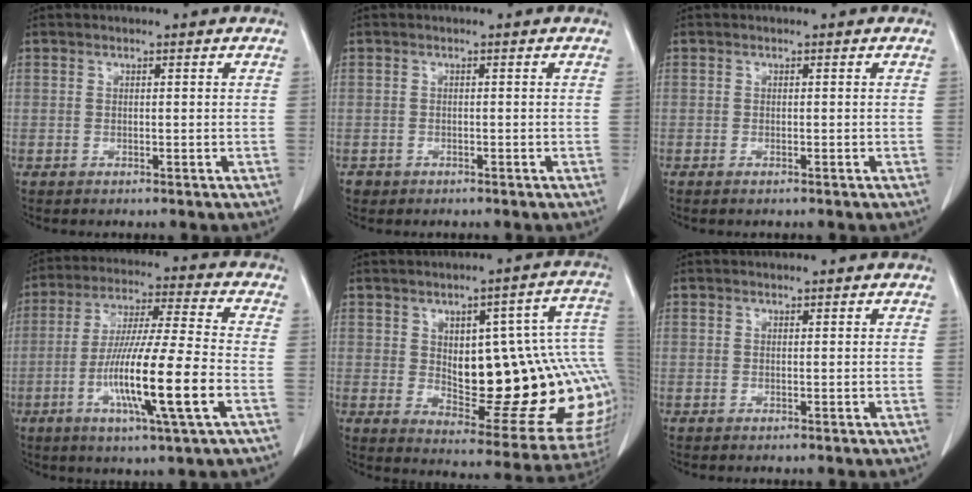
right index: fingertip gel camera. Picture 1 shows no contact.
{"total": 1.4, "force": [-0.8, 1.1, -0.1], "torque": [-0.007, 0.004, -0.014]}
{"total": 0.5, "force": [-0.4, 0.2, 0.3], "torque": [-0.009, -0.001, -0.005]}
{"total": 15.4, "force": [-4.5, -0.1, 14.7], "torque": [-0.278, -0.013, -0.081]}
{"total": 23.7, "force": [0.8, 7.7, 22.4], "torque": [-0.220, 0.029, 0.038]}
{"total": 0.0}